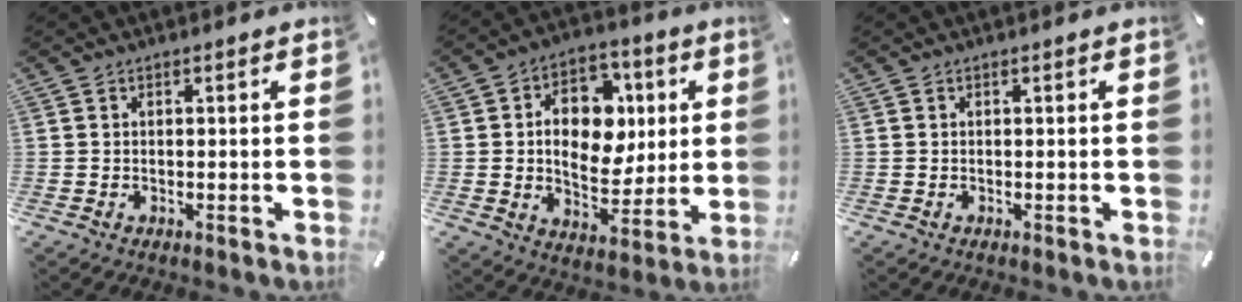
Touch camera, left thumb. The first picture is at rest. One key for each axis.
{"total": 14.4, "fx": 2.2, "fy": 10.9, "fz": 9.2, "tx": -0.131, "ty": -0.007, "tz": 0.042}
{"total": 0.0}